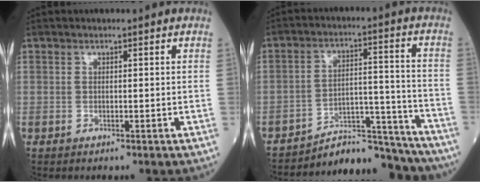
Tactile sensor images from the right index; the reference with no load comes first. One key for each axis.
{"total": 12.7, "fx": -12.5, "fy": 1.9, "fz": 0.8, "tx": 0.005, "ty": 0.056, "tz": -0.191}